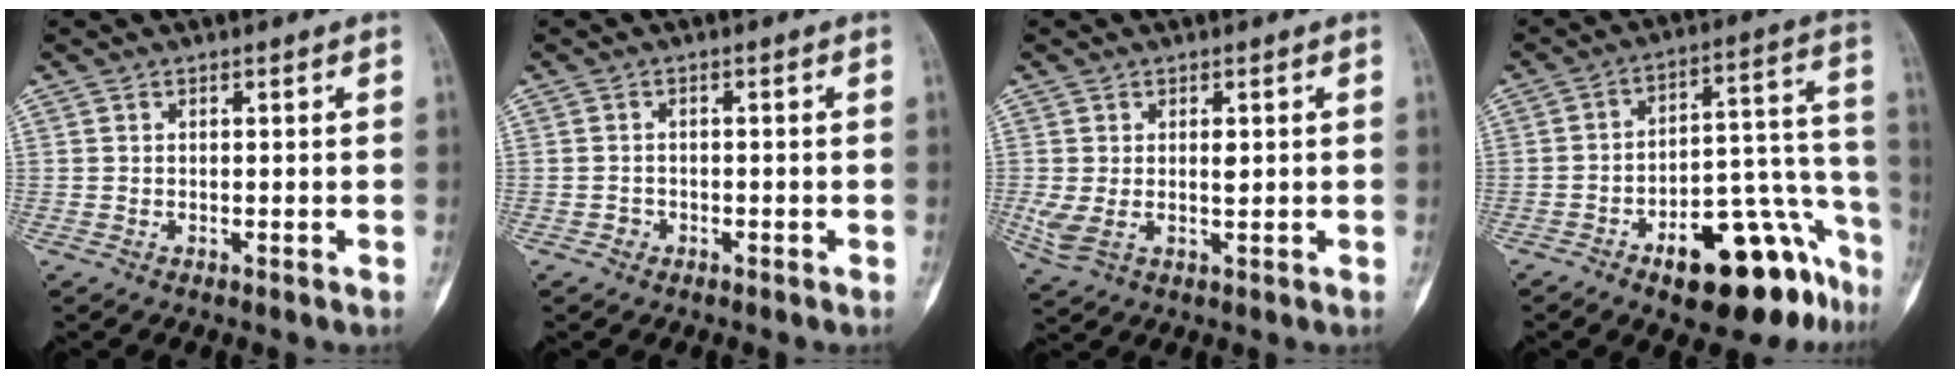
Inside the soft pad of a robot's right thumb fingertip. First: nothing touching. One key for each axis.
{"total": 1.2, "fx": -0.7, "fy": 1.0, "fz": 0.2, "tx": 0.004, "ty": 0.006, "tz": -0.017}
{"total": 5.1, "fx": 0.3, "fy": 2.7, "fz": 4.3, "tx": -0.096, "ty": 0.004, "tz": 0.013}
{"total": 20.3, "fx": -12.1, "fy": 8.3, "fz": 14.1, "tx": -0.107, "ty": 0.114, "tz": -0.170}